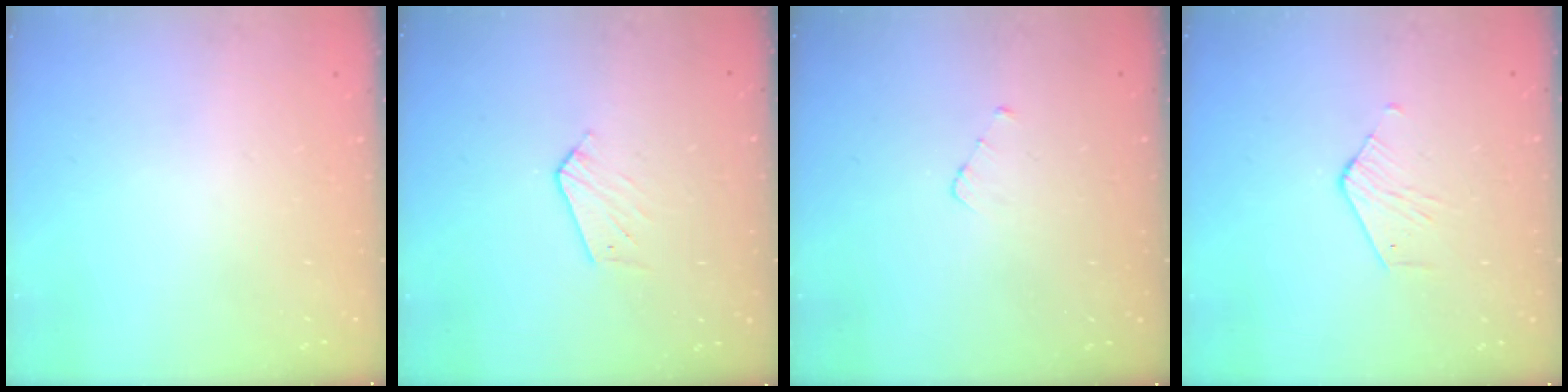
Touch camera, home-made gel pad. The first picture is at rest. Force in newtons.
{"total": 3.8, "press": 3.7, "slide": 0.3}
{"total": 2.7, "press": 2.7, "slide": 0.3}
{"total": 2.5, "press": 2.5, "slide": 0.2}